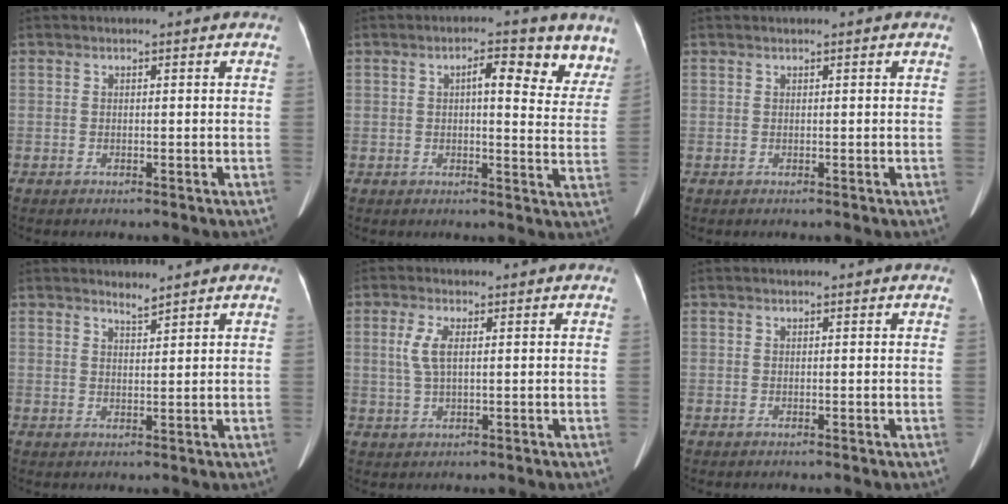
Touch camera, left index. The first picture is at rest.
{"total": 8.2, "force": [5.1, 2.7, 5.9], "torque": [-0.052, 0.006, 0.055]}
{"total": 0.0}
{"total": 1.6, "force": [1.5, -0.2, 0.4], "torque": [-0.010, -0.004, 0.030]}
{"total": 3.5, "force": [0.8, 1.0, 3.3], "torque": [-0.079, 0.004, 0.018]}
{"total": 0.0}